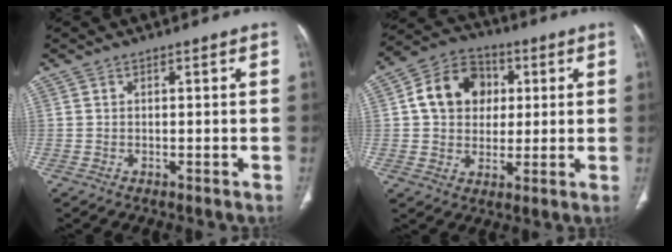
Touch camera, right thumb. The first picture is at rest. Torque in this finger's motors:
{"motor_torque": [-0.88, 1.40, 0.54, -0.43, 0.08]}